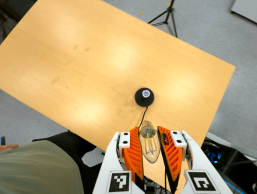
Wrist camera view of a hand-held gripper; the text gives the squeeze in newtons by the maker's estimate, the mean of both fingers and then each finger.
{"total": 19.8, "left": 21.7, "right": 17.9}